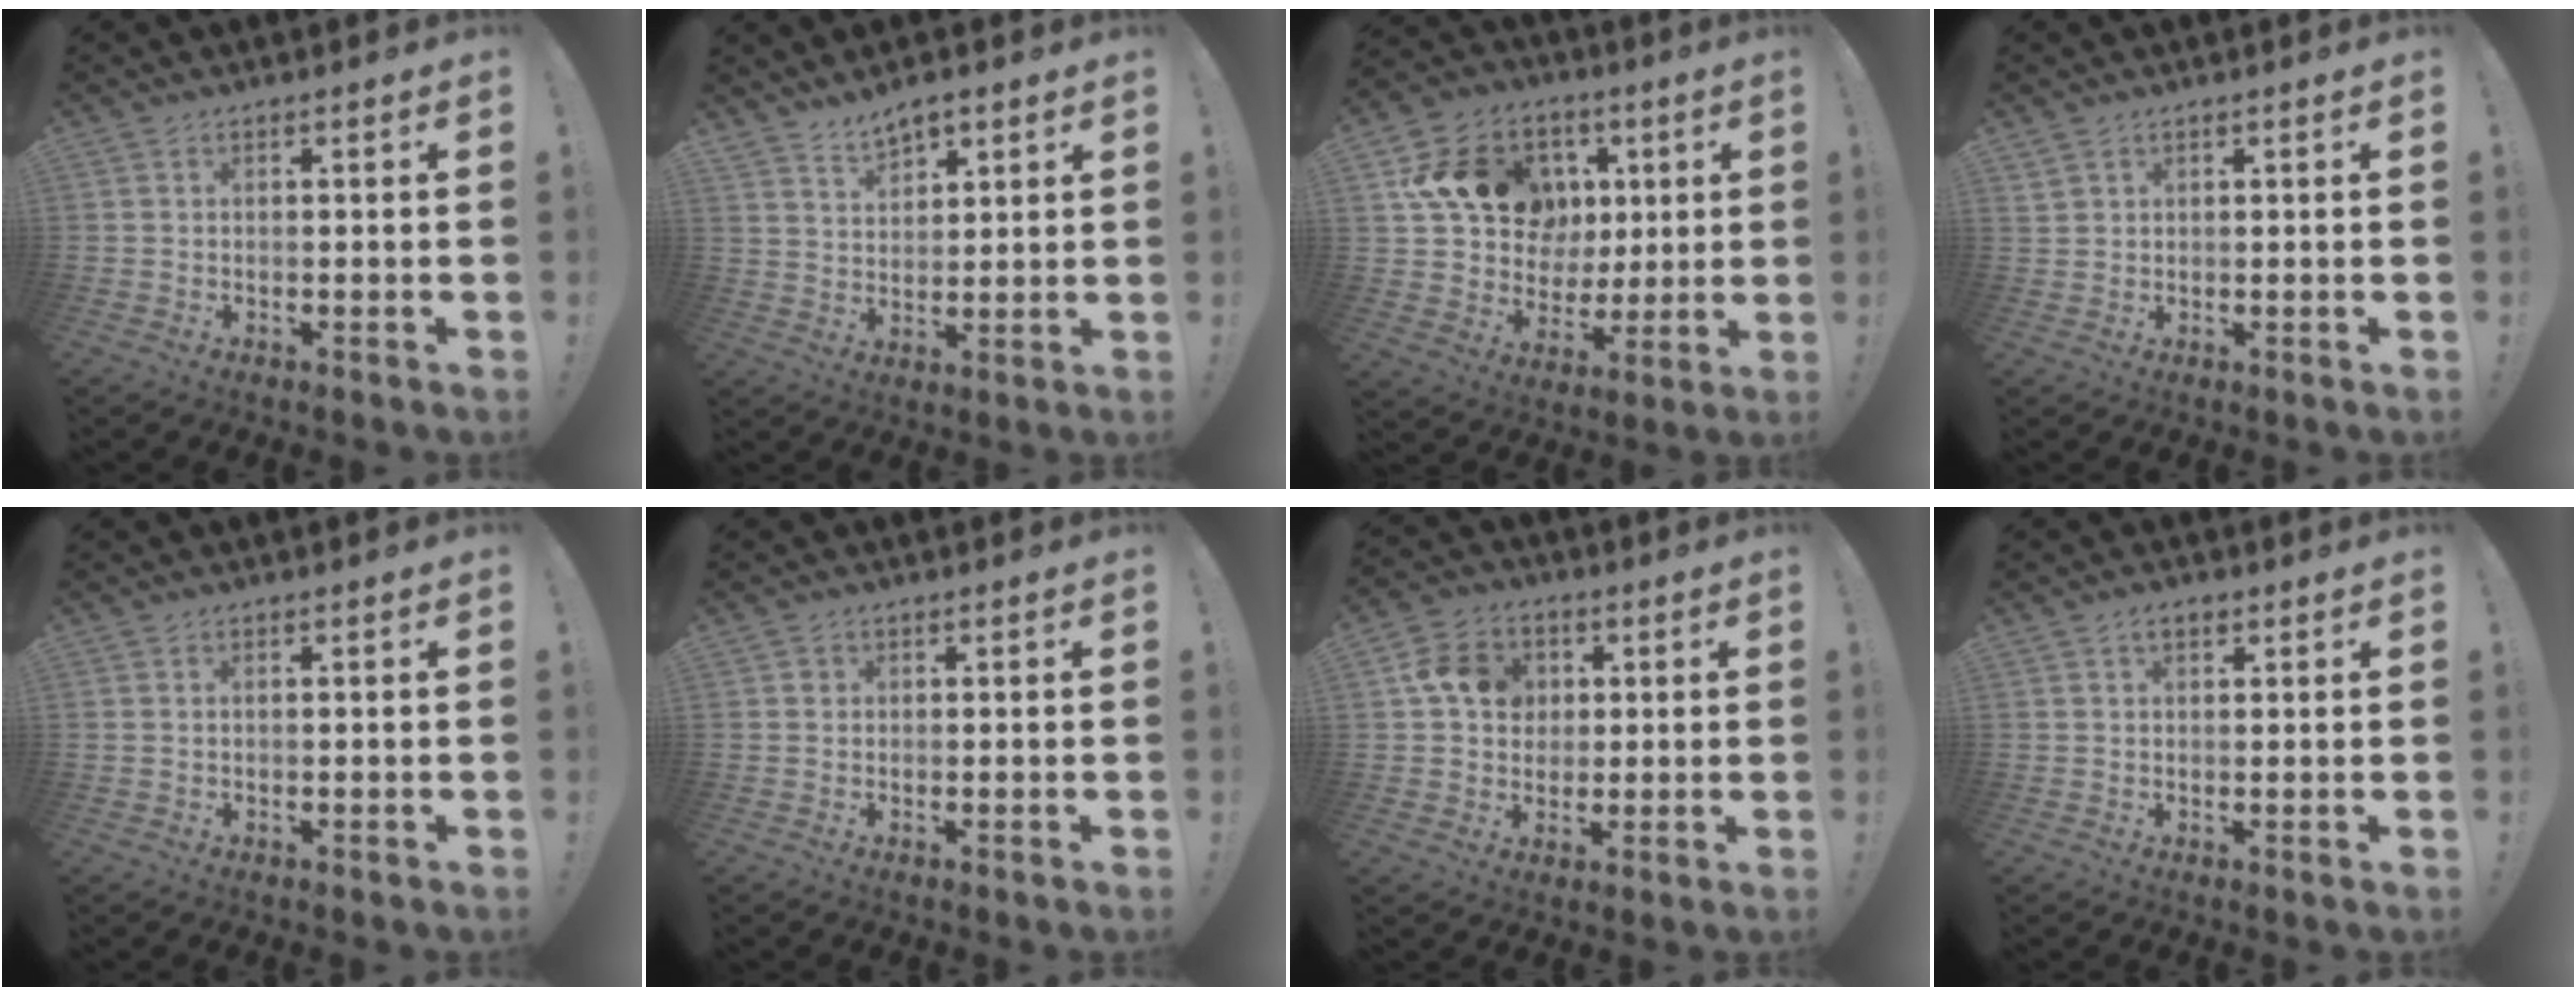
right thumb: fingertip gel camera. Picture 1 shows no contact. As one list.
[{"total": 6.0, "force": [4.8, 3.0, 2.0], "torque": [-0.034, -0.026, 0.089]}, {"total": 19.5, "force": [6.7, 15.7, 9.5], "torque": [-0.140, -0.005, 0.150]}, {"total": 2.1, "force": [1.5, 1.3, 0.8], "torque": [-0.008, -0.007, 0.028]}, {"total": 0.5, "force": [0.3, 0.2, 0.3], "torque": [-0.012, 0.002, 0.008]}, {"total": 1.0, "force": [0.3, 0.9, 0.1], "torque": [0.005, -0.001, 0.004]}, {"total": 11.7, "force": [2.9, 10.0, 5.4], "torque": [-0.078, 0.010, 0.061]}, {"total": 2.6, "force": [1.4, 1.5, 1.7], "torque": [-0.023, -0.001, 0.023]}]